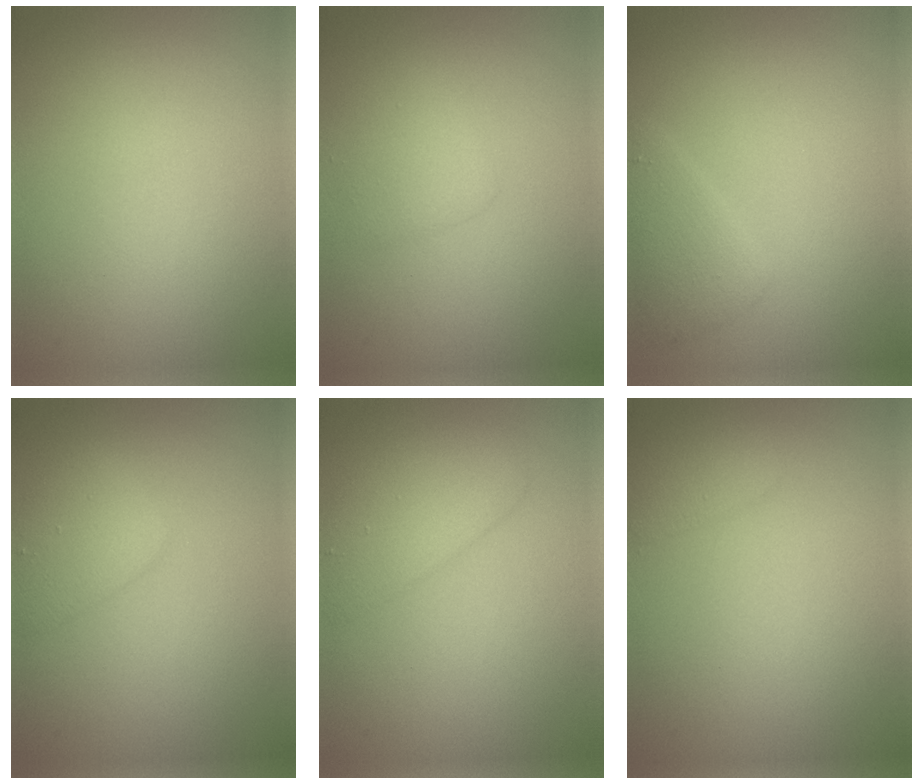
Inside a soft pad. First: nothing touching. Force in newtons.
{"total": 1.6, "press": 1.6, "slide": 0.1}
{"total": 2.1, "press": 2.1, "slide": 0.0}
{"total": 2.3, "press": 2.2, "slide": 0.1}
{"total": 2.7, "press": 2.7, "slide": 0.1}
{"total": 1.3, "press": 1.3, "slide": 0.1}